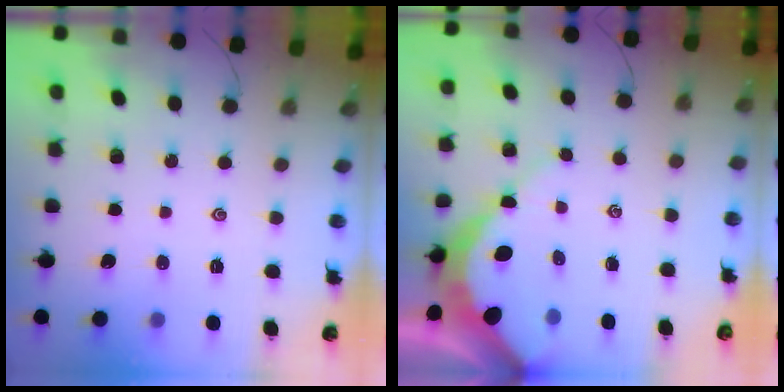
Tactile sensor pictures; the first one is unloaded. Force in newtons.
{"total": 8.5, "press": 8.4, "slide": 1.1}